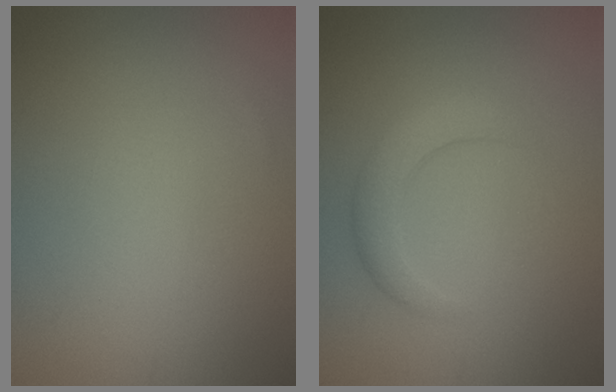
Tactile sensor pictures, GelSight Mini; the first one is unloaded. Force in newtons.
{"total": 2.4, "press": 2.4, "slide": 0.0}